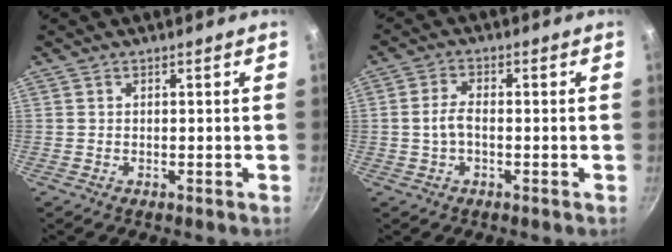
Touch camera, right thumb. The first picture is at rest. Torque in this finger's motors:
{"motor_torque": [-0.24, 0.07, -0.53, 0.05, -0.05]}